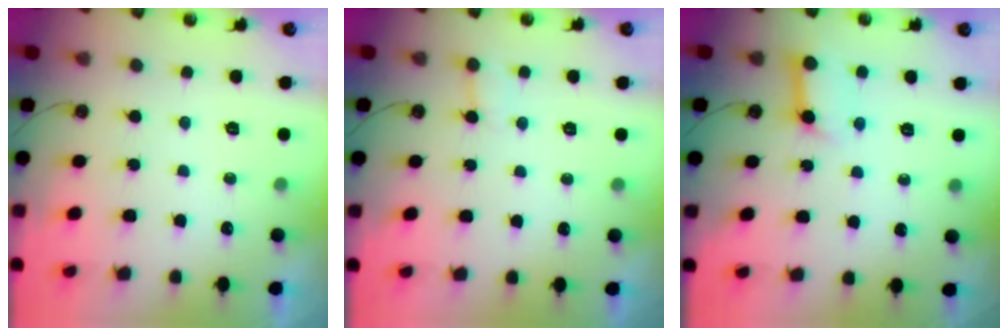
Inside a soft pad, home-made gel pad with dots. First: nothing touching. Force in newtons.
{"total": 6.1, "press": 6.1, "slide": 0.4}
{"total": 9.2, "press": 9.1, "slide": 1.2}